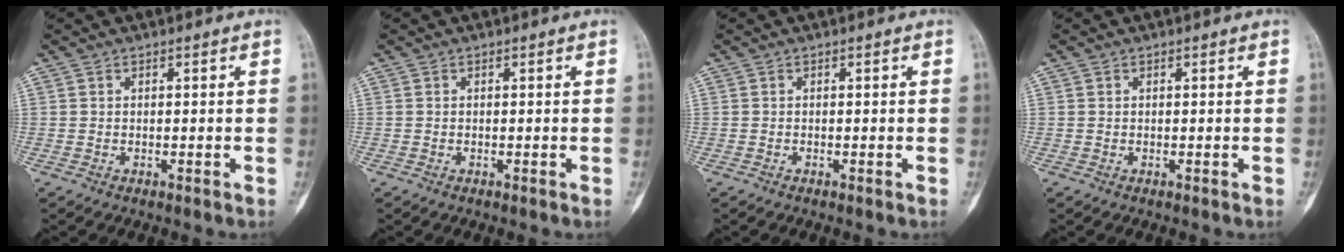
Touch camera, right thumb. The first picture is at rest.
{"total": 0.0}
{"total": 0.0}
{"total": 0.0}